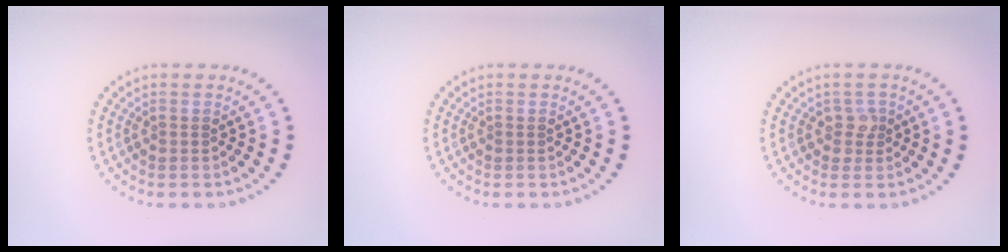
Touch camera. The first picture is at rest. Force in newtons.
{"total": 0.0}
{"total": 1.5, "press": 1.3, "slide": 0.7}